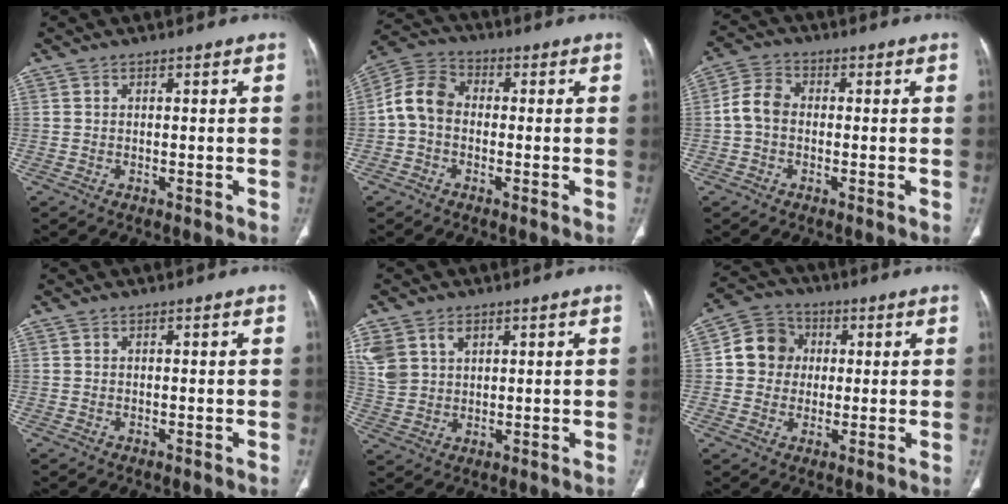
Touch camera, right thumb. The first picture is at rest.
{"total": 8.0, "force": [-0.7, 6.0, 5.2], "torque": [-0.089, 0.024, -0.029]}
{"total": 5.6, "force": [-0.6, 4.2, 3.6], "torque": [-0.064, 0.017, -0.023]}
{"total": 0.0}
{"total": 9.4, "force": [4.2, 6.8, 4.9], "torque": [-0.100, -0.001, 0.097]}
{"total": 8.8, "force": [0.9, 8.1, 3.3], "torque": [-0.030, 0.012, 0.005]}